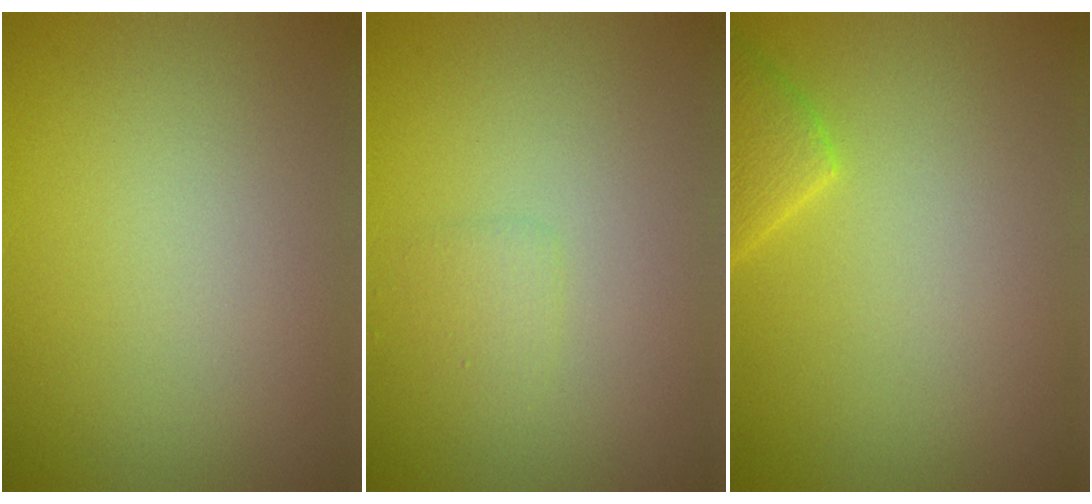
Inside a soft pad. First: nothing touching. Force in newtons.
{"total": 1.0, "press": 1.0, "slide": 0.0}
{"total": 2.3, "press": 2.3, "slide": 0.2}